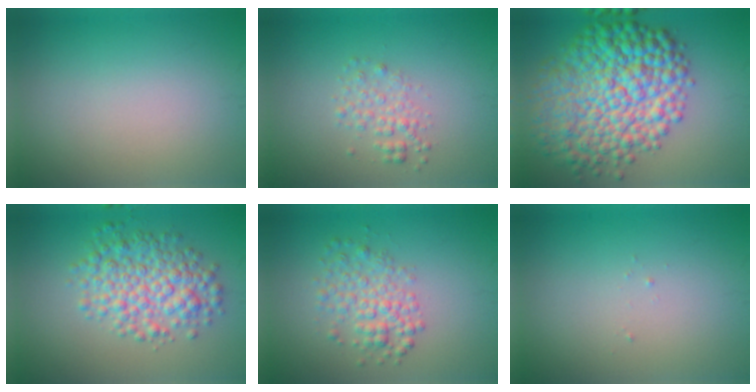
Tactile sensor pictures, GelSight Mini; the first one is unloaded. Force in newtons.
{"total": 1.9, "press": 1.9, "slide": 0.1}
{"total": 12.1, "press": 12.1, "slide": 0.2}
{"total": 5.7, "press": 5.7, "slide": 0.1}
{"total": 3.4, "press": 3.4, "slide": 0.1}
{"total": 0.0}